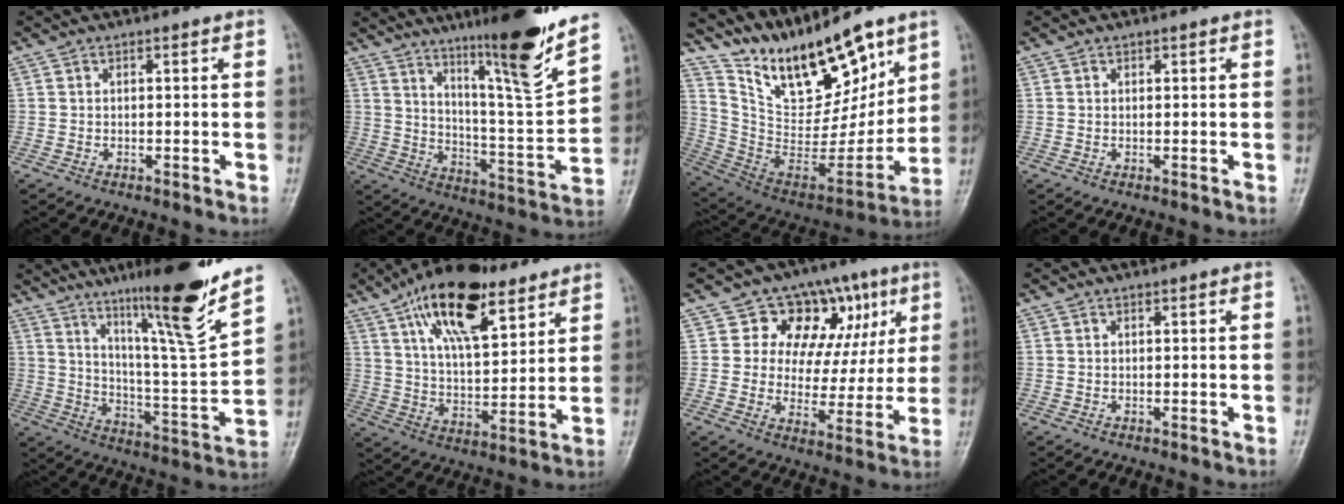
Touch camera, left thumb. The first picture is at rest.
{"total": 18.1, "force": [12.8, 0.9, 12.8], "torque": [-0.176, -0.083, 0.211]}
{"total": 21.0, "force": [15.3, 8.0, 12.0], "torque": [-0.147, -0.085, 0.284]}
{"total": 0.0}
{"total": 19.9, "force": [13.8, 0.8, 14.3], "torque": [-0.196, -0.083, 0.227]}
{"total": 20.1, "force": [11.7, 8.5, 14.0], "torque": [-0.213, -0.041, 0.203]}
{"total": 16.0, "force": [6.2, 11.7, 9.0], "torque": [-0.057, 0.001, 0.094]}
{"total": 0.0}